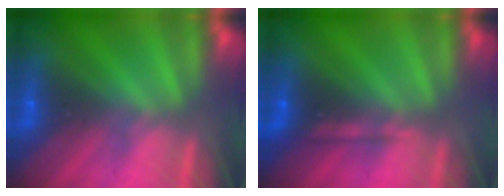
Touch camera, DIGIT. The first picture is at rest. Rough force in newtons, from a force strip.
{"total": 2.1}